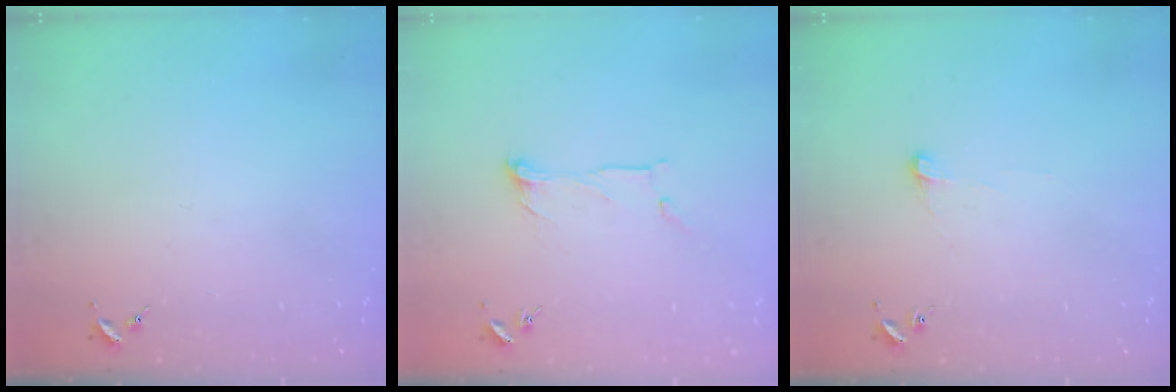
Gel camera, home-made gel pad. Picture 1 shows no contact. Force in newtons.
{"total": 7.1, "press": 7.1, "slide": 0.3}
{"total": 4.9, "press": 4.9, "slide": 0.5}